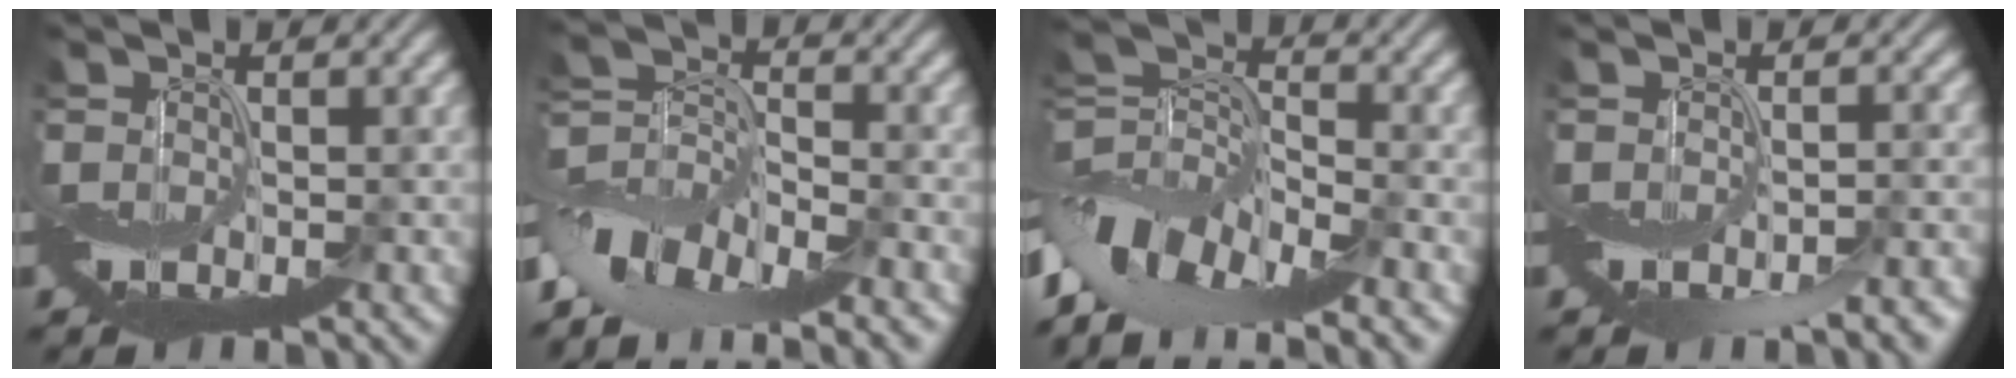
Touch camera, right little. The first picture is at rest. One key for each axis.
{"total": 8.4, "fx": -5.6, "fy": 4.0, "fz": 4.9, "tx": -0.083, "ty": 0.008, "tz": -0.114}
{"total": 11.1, "fx": -5.8, "fy": 6.2, "fz": 7.0, "tx": -0.142, "ty": 0.009, "tz": -0.116}
{"total": 3.1, "fx": -2.0, "fy": 0.9, "fz": 2.3, "tx": -0.034, "ty": -0.008, "tz": -0.025}